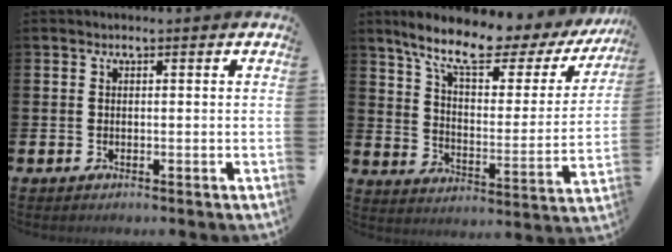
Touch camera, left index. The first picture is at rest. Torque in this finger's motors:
{"motor_torque": [2.14, 0.00, 0.29, 0.21]}